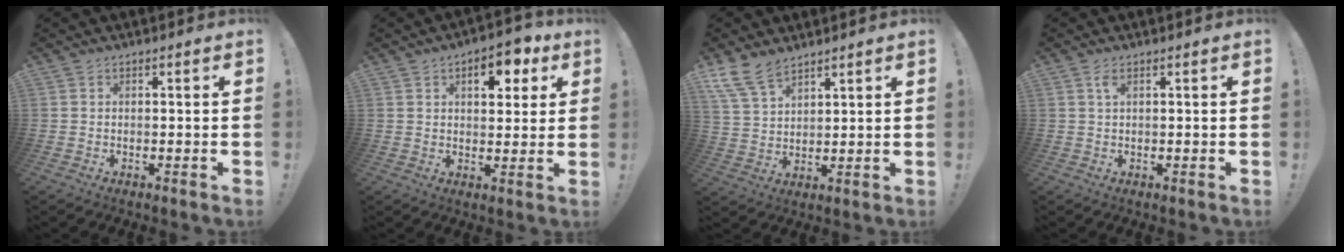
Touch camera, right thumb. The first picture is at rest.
{"total": 8.9, "force": [3.8, 4.9, 6.3], "torque": [-0.075, -0.004, 0.062]}
{"total": 9.8, "force": [7.5, 4.7, 4.3], "torque": [-0.096, -0.032, 0.150]}
{"total": 1.6, "force": [0.5, 0.5, 1.4], "torque": [-0.031, 0.003, 0.008]}